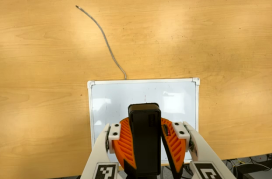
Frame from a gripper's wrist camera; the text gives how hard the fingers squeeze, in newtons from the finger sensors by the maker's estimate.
{"total": 10.0, "left": 10.4, "right": 9.6}